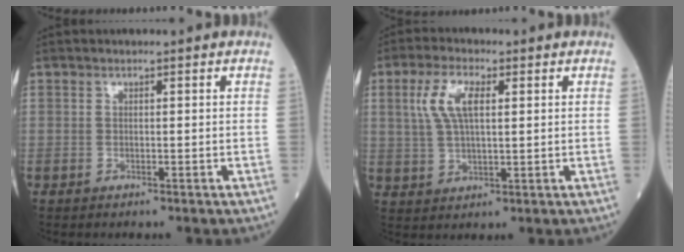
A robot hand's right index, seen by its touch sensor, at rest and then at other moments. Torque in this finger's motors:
{"motor_torque": [0.14, 0.07, 0.15, 0.07]}